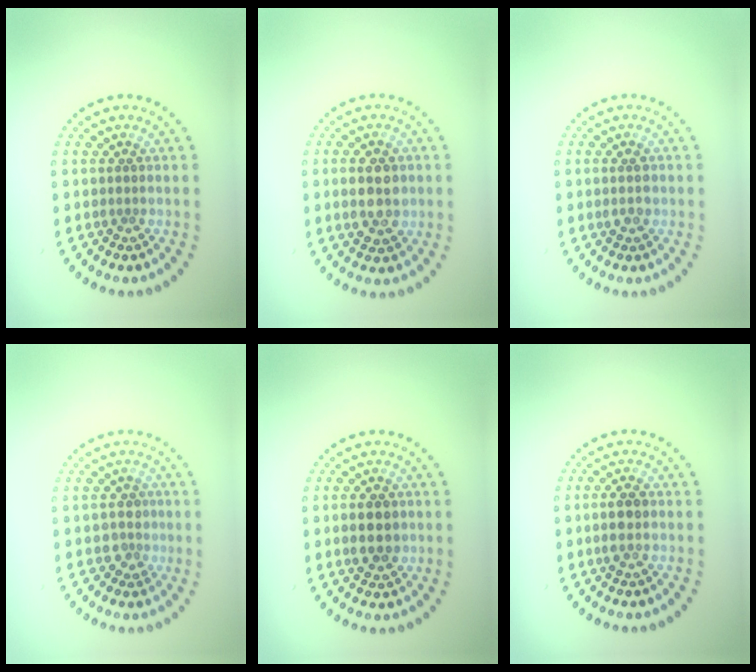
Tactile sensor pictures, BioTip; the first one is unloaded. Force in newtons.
{"total": 3.4, "press": 3.4, "slide": 0.2}
{"total": 1.5, "press": 1.5, "slide": 0.2}
{"total": 1.5, "press": 1.2, "slide": 0.8}
{"total": 2.9, "press": 2.9, "slide": 0.2}
{"total": 1.8, "press": 1.8, "slide": 0.4}